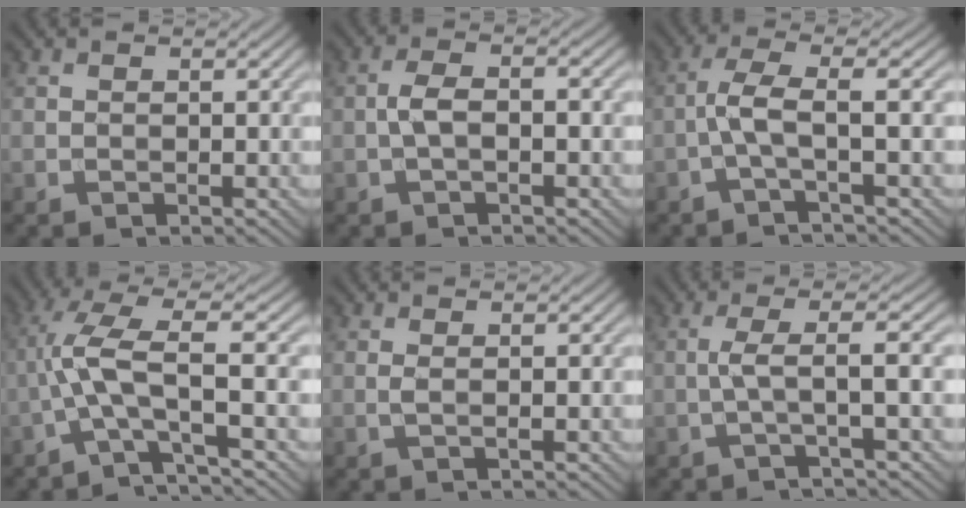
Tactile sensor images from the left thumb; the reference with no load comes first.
{"total": 3.2, "force": [-0.7, 1.2, 2.9], "torque": [-0.063, 0.006, -0.016]}
{"total": 4.0, "force": [-0.8, 0.4, 3.9], "torque": [-0.075, 0.016, -0.032]}
{"total": 7.5, "force": [-1.5, 1.4, 7.2], "torque": [-0.145, 0.023, -0.047]}
{"total": 1.1, "force": [0.2, 0.1, 1.1], "torque": [-0.027, 0.003, 0.000]}
{"total": 3.8, "force": [-0.4, 0.3, 3.7], "torque": [-0.066, 0.014, -0.022]}